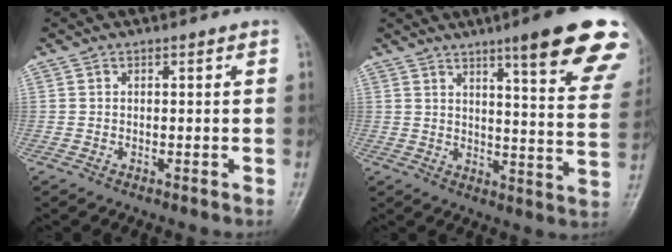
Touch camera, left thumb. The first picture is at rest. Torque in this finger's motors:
{"motor_torque": [2.50, 1.21, 1.68, -1.09, 0.20]}